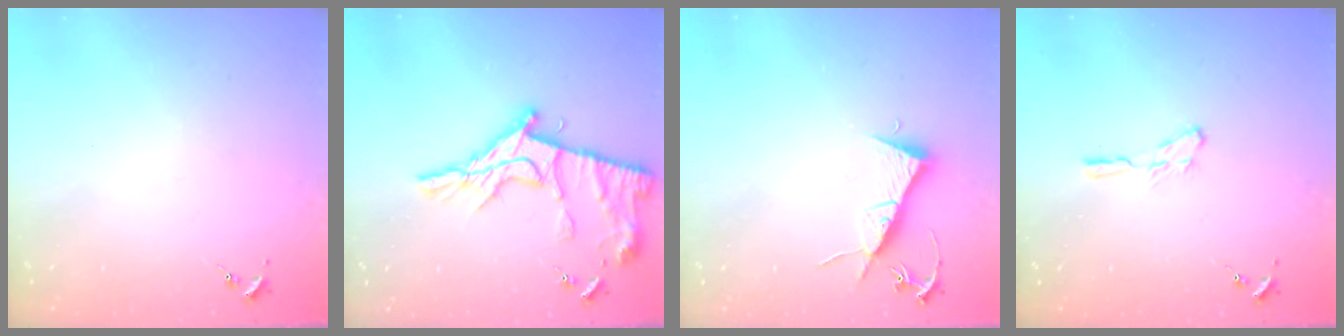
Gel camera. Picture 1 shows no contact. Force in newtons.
{"total": 18.0, "press": 18.0, "slide": 1.4}
{"total": 9.6, "press": 9.6, "slide": 0.6}
{"total": 4.2, "press": 4.2, "slide": 0.1}